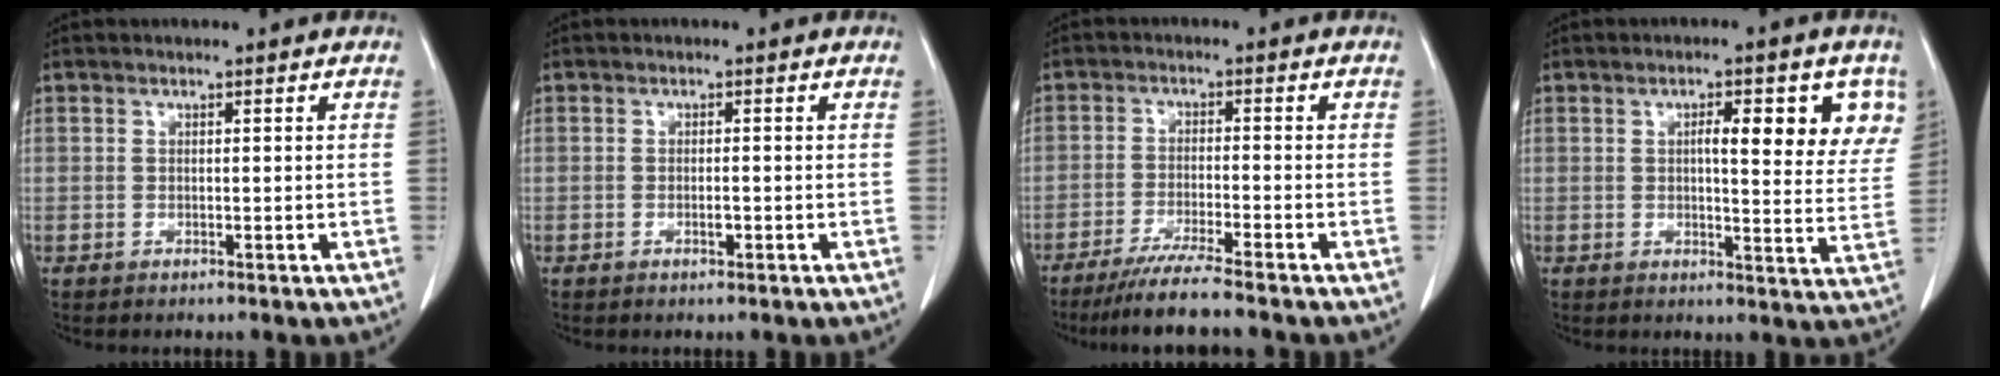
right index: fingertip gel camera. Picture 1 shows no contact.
{"total": 1.2, "force": [-0.5, 0.3, 1.1], "torque": [-0.022, 0.000, -0.008]}
{"total": 7.2, "force": [-6.1, -1.1, 3.7], "torque": [-0.057, -0.023, -0.102]}
{"total": 10.1, "force": [4.0, 2.6, 8.9], "torque": [-0.106, 0.006, 0.047]}